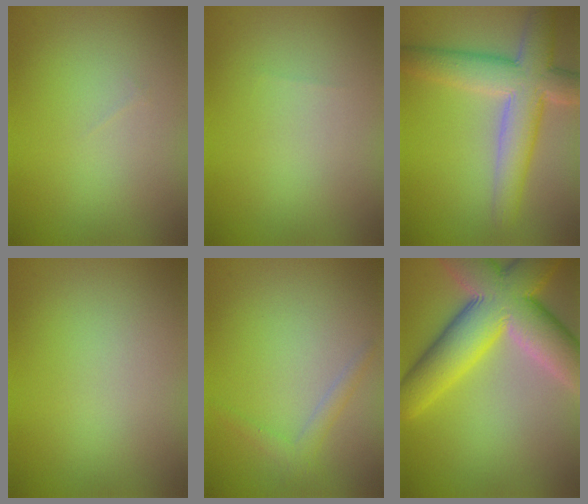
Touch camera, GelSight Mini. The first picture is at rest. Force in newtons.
{"total": 0.0}
{"total": 7.5, "press": 7.5, "slide": 0.4}
{"total": 0.0}
{"total": 1.5, "press": 1.5, "slide": 0.1}
{"total": 12.3, "press": 12.2, "slide": 0.9}